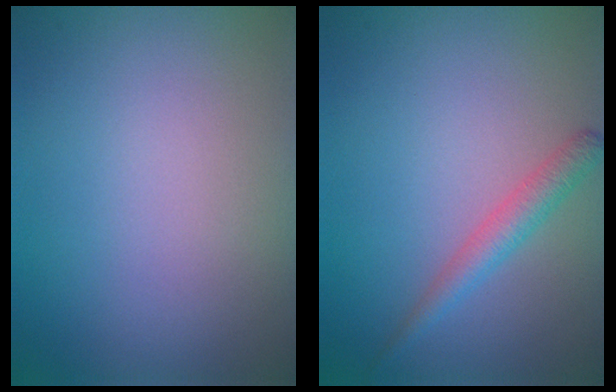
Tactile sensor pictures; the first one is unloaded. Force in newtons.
{"total": 2.2, "press": 2.2, "slide": 0.1}